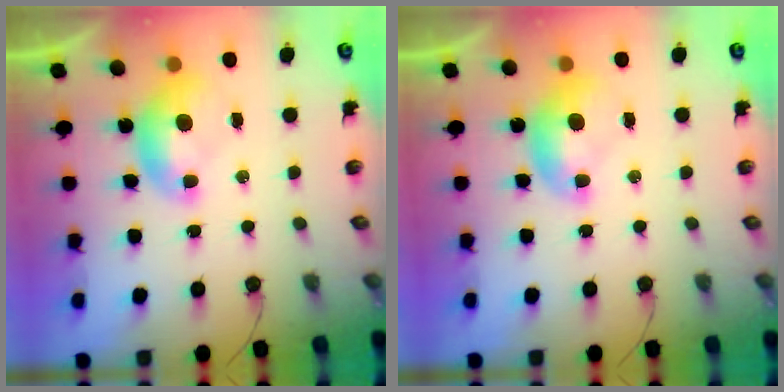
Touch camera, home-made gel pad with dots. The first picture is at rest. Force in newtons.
{"total": 0.0}